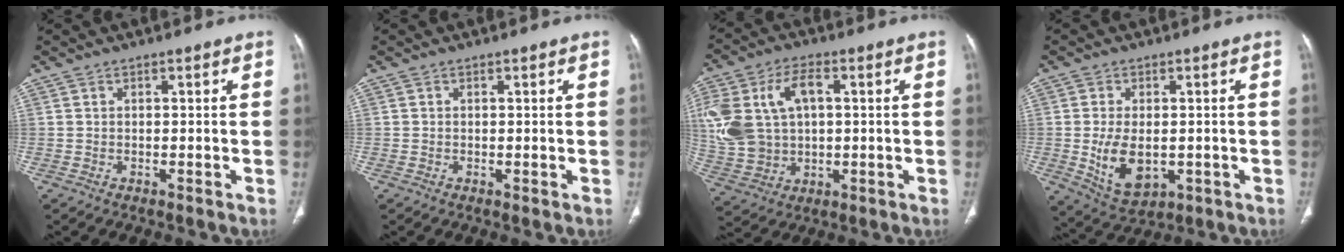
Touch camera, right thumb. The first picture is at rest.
{"total": 0.0}
{"total": 17.5, "force": [2.9, 11.6, 12.7], "torque": [-0.281, 0.016, 0.067]}
{"total": 9.3, "force": [-1.2, 5.6, 7.3], "torque": [-0.126, -0.010, -0.004]}